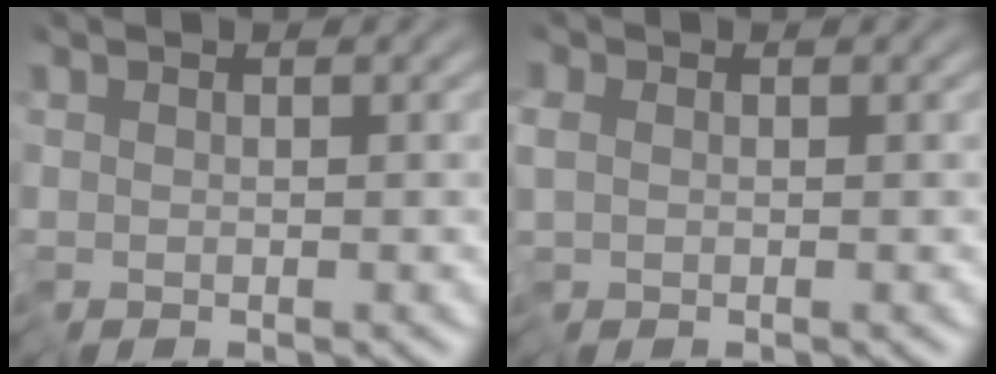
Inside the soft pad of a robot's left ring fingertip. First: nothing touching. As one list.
[{"total": 0.7, "force": [-0.4, 0.5, 0.2], "torque": [-0.005, -0.003, -0.009]}]